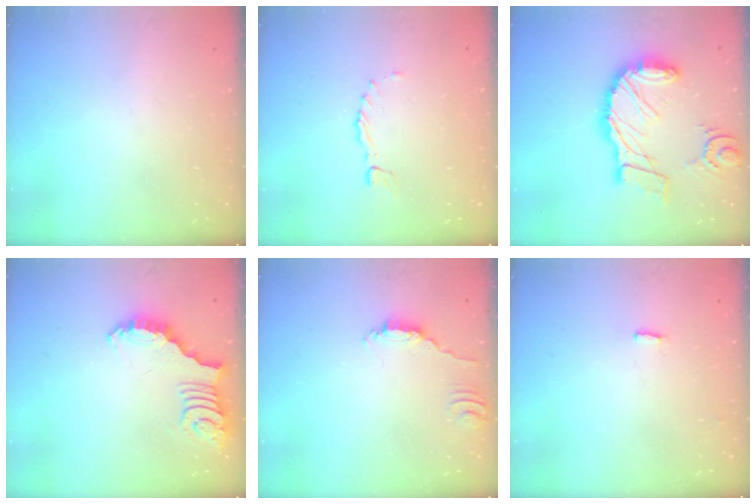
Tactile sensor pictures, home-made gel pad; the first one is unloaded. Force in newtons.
{"total": 0.0}
{"total": 21.6, "press": 21.5, "slide": 2.6}
{"total": 2.7, "press": 2.7, "slide": 0.5}
{"total": 2.6, "press": 2.6, "slide": 0.4}
{"total": 2.7, "press": 2.6, "slide": 0.5}